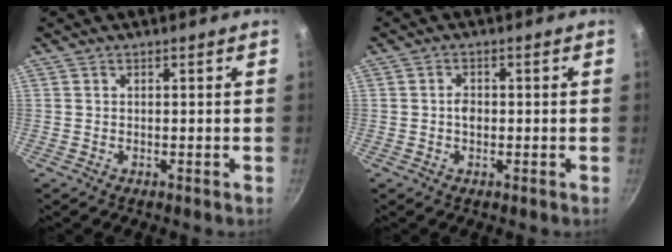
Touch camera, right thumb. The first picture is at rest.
{"total": 2.1, "force": [-0.2, 1.5, 1.5], "torque": [-0.019, 0.004, -0.007]}